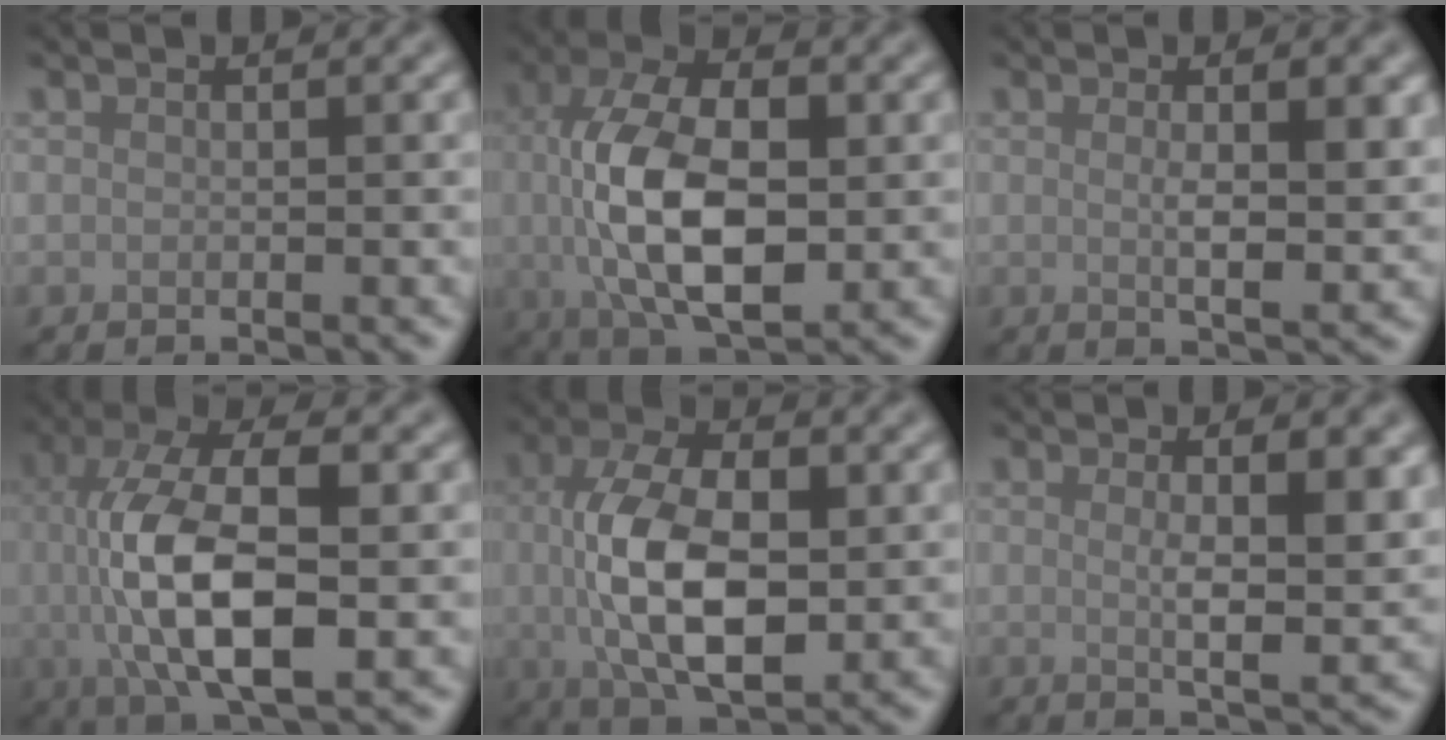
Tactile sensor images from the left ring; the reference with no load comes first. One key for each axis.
{"total": 11.2, "fx": -0.1, "fy": 5.9, "fz": 9.6, "tx": -0.179, "ty": -0.001, "tz": -0.003}
{"total": 3.7, "fx": 0.6, "fy": 0.8, "fz": 3.6, "tx": -0.058, "ty": -0.006, "tz": 0.011}
{"total": 11.0, "fx": -0.5, "fy": 4.3, "fz": 10.2, "tx": -0.190, "ty": 0.006, "tz": -0.010}
{"total": 10.2, "fx": 0.0, "fy": 5.4, "fz": 8.6, "tx": -0.172, "ty": -0.005, "tz": 0.002}
{"total": 4.8, "fx": 0.9, "fy": 1.2, "fz": 4.6, "tx": -0.070, "ty": -0.005, "tz": 0.018}